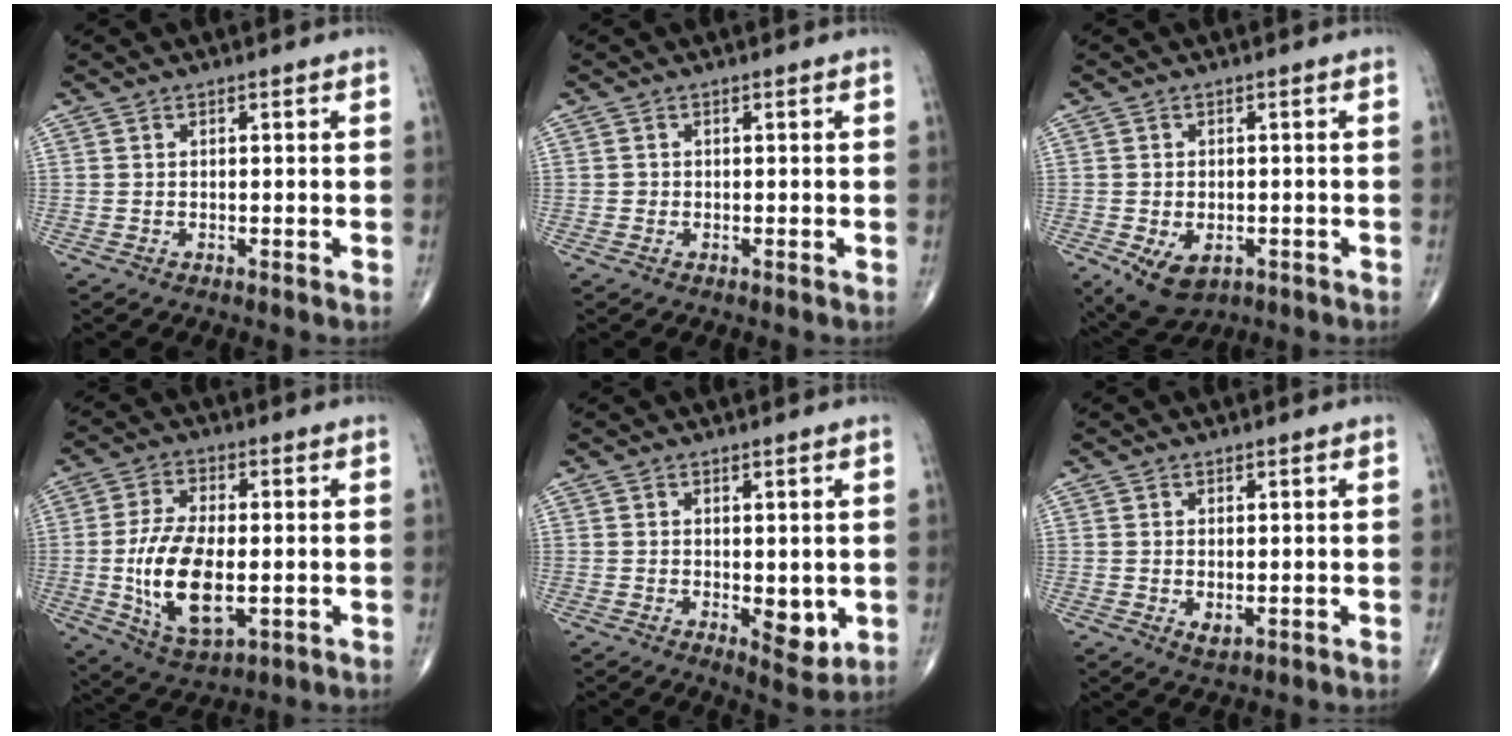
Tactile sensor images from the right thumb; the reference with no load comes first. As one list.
[{"total": 0.5, "force": [-0.1, 0.5, 0.1], "torque": [0.001, 0.003, -0.003]}, {"total": 7.4, "force": [-2.9, 4.7, 4.9], "torque": [-0.076, 0.001, -0.035]}, {"total": 14.5, "force": [-1.8, 7.2, 12.5], "torque": [-0.234, -0.009, -0.024]}, {"total": 5.2, "force": [-0.6, 2.5, 4.5], "torque": [-0.045, -0.013, -0.001]}, {"total": 2.2, "force": [-0.2, 1.3, 1.8], "torque": [-0.027, -0.007, 0.002]}]